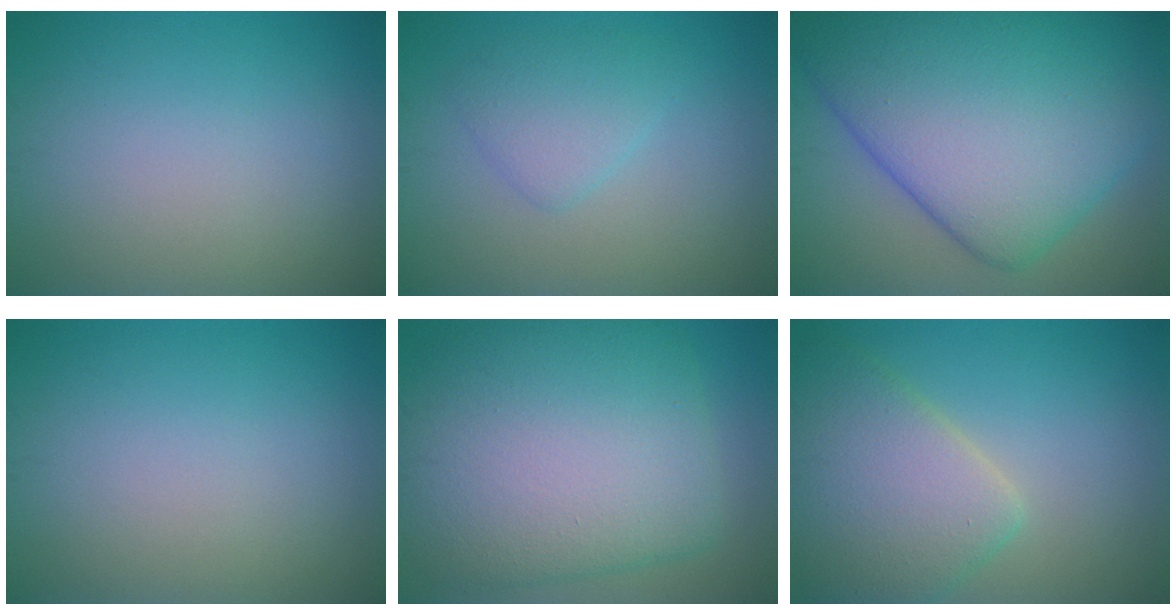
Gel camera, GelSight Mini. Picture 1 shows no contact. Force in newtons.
{"total": 2.6, "press": 2.6, "slide": 0.2}
{"total": 16.5, "press": 16.5, "slide": 0.2}
{"total": 0.0}
{"total": 13.6, "press": 13.6, "slide": 0.6}
{"total": 6.9, "press": 6.9, "slide": 0.3}